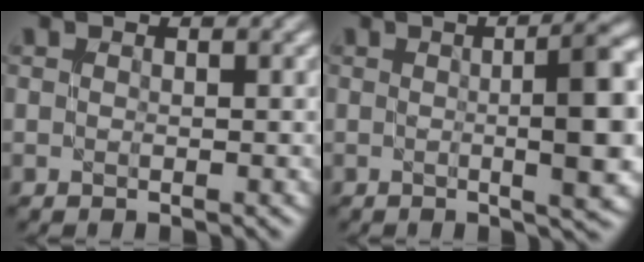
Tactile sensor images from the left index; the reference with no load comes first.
{"total": 10.0, "force": [0.4, 2.9, 9.6], "torque": [-0.094, 0.012, 0.004]}